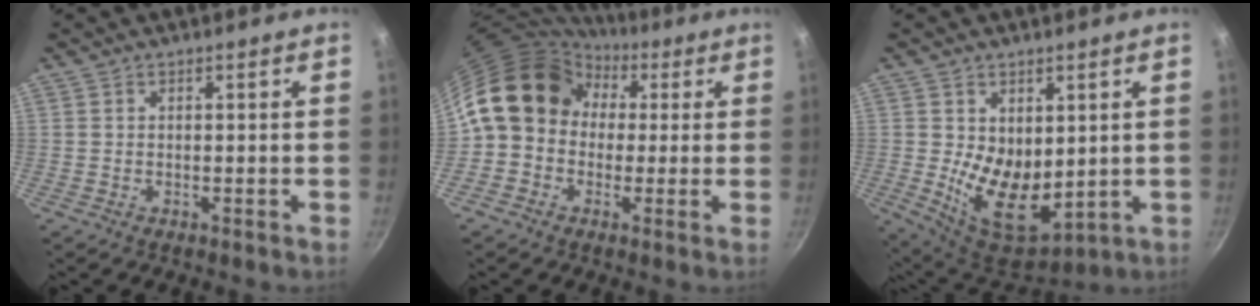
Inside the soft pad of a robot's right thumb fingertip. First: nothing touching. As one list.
[{"total": 13.6, "force": [2.5, 11.4, 7.1], "torque": [-0.083, 0.033, 0.021]}, {"total": 12.8, "force": [0.7, 8.4, 9.6], "torque": [-0.127, -0.036, 0.039]}]